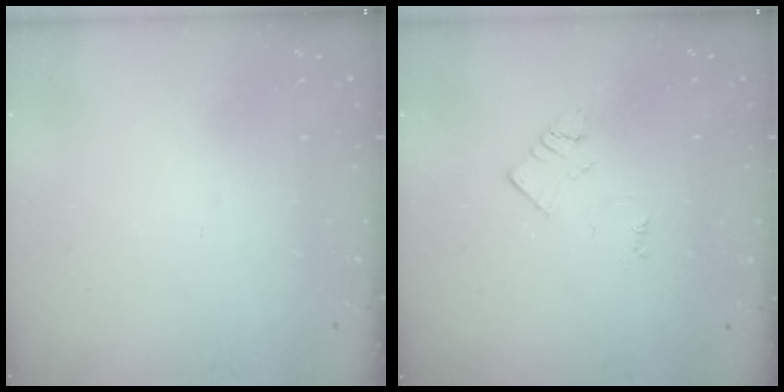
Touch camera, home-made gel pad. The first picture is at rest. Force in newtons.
{"total": 2.1, "press": 2.1, "slide": 0.3}